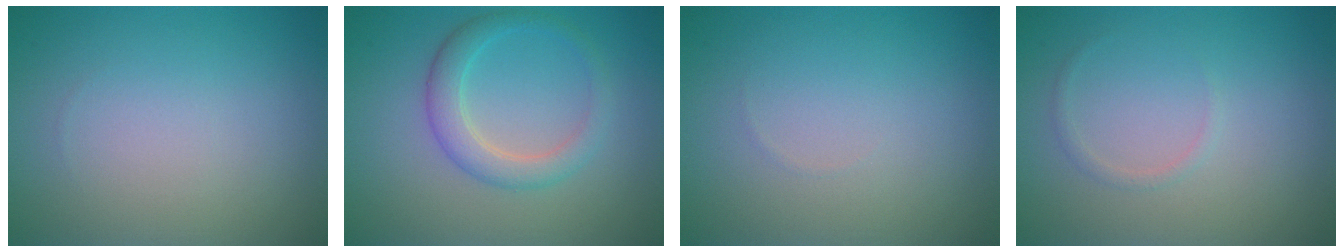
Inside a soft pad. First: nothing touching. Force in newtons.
{"total": 3.0, "press": 3.0, "slide": 0.2}
{"total": 0.0}
{"total": 0.7, "press": 0.7, "slide": 0.0}